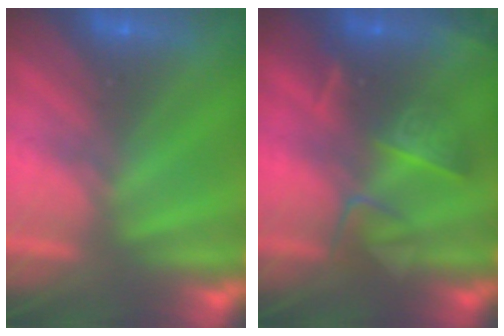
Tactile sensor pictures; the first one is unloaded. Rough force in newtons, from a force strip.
{"total": 2.7}